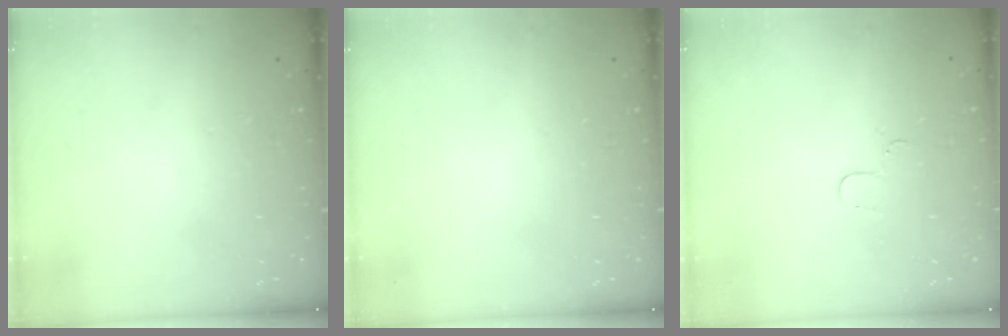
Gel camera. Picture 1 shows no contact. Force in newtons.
{"total": 0.0}
{"total": 3.5, "press": 3.5, "slide": 0.4}